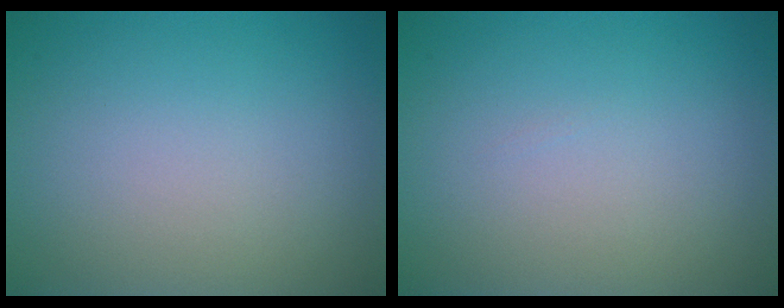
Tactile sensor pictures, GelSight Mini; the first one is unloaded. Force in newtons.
{"total": 0.0}